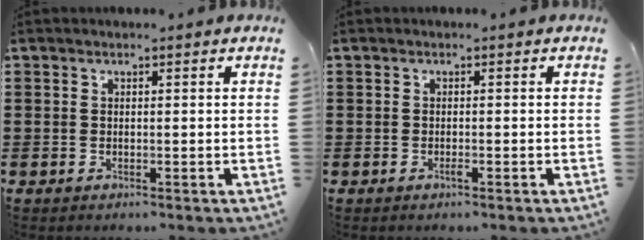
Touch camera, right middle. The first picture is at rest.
{"total": 0.7, "force": [-0.4, 0.1, 0.6], "torque": [-0.012, -0.003, -0.007]}